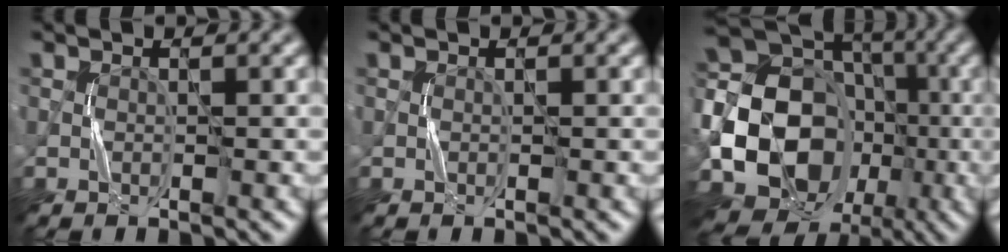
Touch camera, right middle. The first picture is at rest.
{"total": 0.0}
{"total": 23.2, "force": [-4.7, 19.8, 11.2], "torque": [-0.230, 0.003, -0.107]}